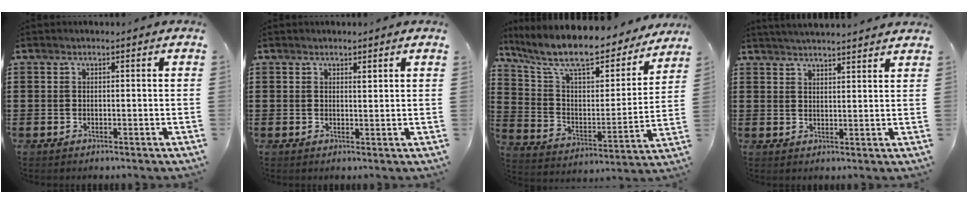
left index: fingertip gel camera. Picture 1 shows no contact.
{"total": 1.2, "force": [1.0, 0.2, 0.6], "torque": [-0.005, -0.003, 0.017]}
{"total": 11.4, "force": [9.5, 2.4, 5.8], "torque": [-0.144, -0.062, 0.162]}
{"total": 3.0, "force": [2.9, -0.4, 0.3], "torque": [-0.013, -0.011, 0.054]}